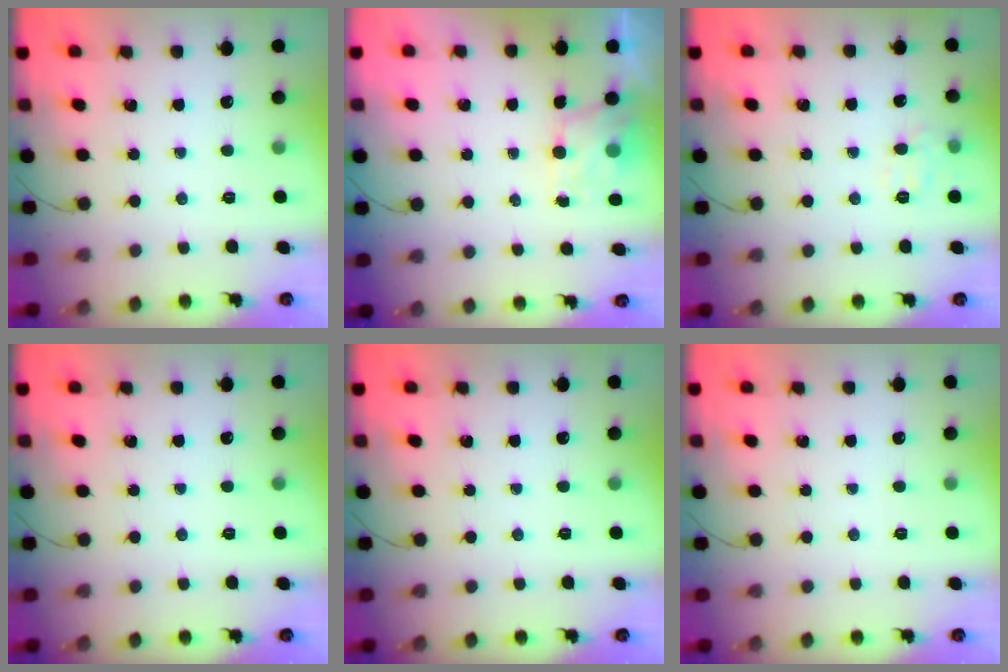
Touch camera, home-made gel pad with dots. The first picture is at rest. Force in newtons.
{"total": 4.4, "press": 4.3, "slide": 1.0}
{"total": 7.1, "press": 7.0, "slide": 1.2}
{"total": 0.0}
{"total": 0.0}
{"total": 0.0}